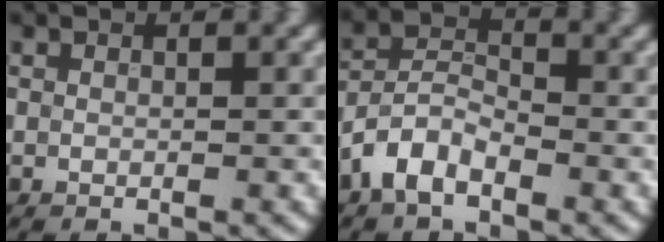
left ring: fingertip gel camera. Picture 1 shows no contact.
{"total": 4.0, "force": [-2.5, 2.0, 2.4], "torque": [-0.042, 0.009, -0.058]}